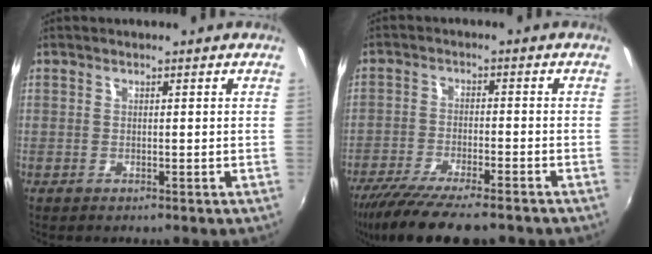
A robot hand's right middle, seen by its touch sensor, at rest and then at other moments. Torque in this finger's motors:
{"motor_torque": [1.10, -1.04, 0.26, 0.17]}